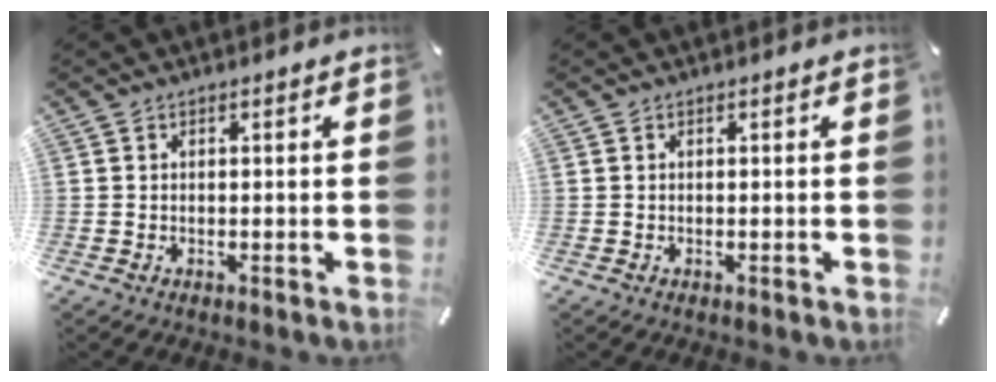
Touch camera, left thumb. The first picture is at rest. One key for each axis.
{"total": 0.0}